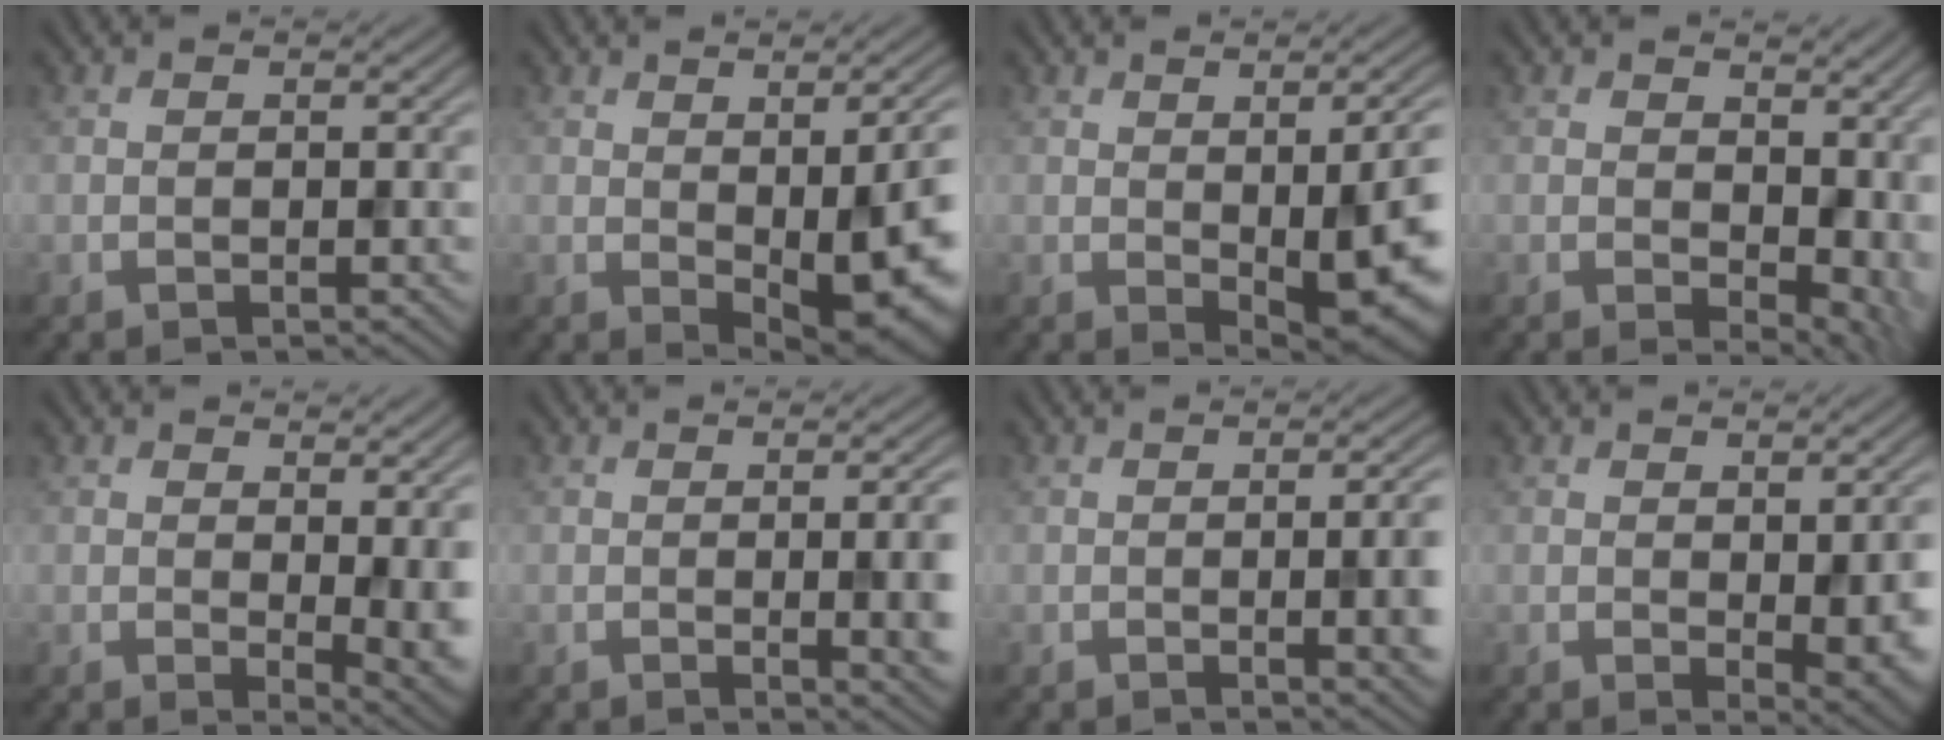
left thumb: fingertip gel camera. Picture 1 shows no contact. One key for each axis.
{"total": 10.2, "fx": -1.4, "fy": 3.9, "fz": 9.4, "tx": -0.119, "ty": -0.012, "tz": -0.001}
{"total": 9.4, "fx": -0.8, "fy": 3.3, "fz": 8.8, "tx": -0.112, "ty": -0.008, "tz": 0.003}
{"total": 9.0, "fx": 1.7, "fy": 5.9, "fz": 6.5, "tx": -0.100, "ty": -0.026, "tz": 0.050}
{"total": 4.8, "fx": 1.3, "fy": 1.5, "fz": 4.3, "tx": -0.062, "ty": -0.006, "tz": 0.025}
{"total": 7.1, "fx": -0.4, "fy": 2.4, "fz": 6.6, "tx": -0.070, "ty": -0.002, "tz": 0.001}
{"total": 6.3, "fx": -0.6, "fy": 2.1, "fz": 5.9, "tx": -0.069, "ty": -0.004, "tz": 0.000}
{"total": 4.7, "fx": -0.2, "fy": 2.0, "fz": 4.3, "tx": -0.060, "ty": -0.011, "tz": 0.009}